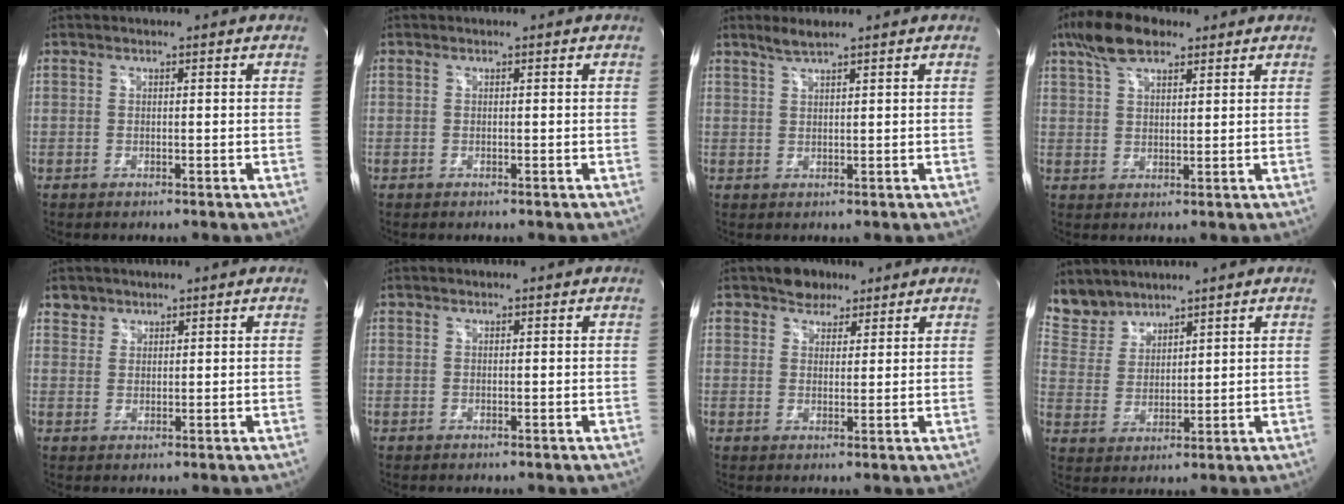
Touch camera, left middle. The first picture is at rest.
{"total": 0.0}
{"total": 2.4, "force": [2.1, -0.1, 1.3], "torque": [-0.033, 0.003, 0.043]}
{"total": 7.9, "force": [5.4, 3.2, 4.8], "torque": [-0.099, 0.020, 0.100]}
{"total": 2.2, "force": [1.6, 1.4, -0.3], "torque": [0.012, 0.008, 0.025]}
{"total": 0.0}
{"total": 4.3, "force": [3.1, 2.7, 1.1], "torque": [-0.017, 0.006, 0.050]}
{"total": 6.2, "force": [5.8, 2.3, 0.1], "torque": [-0.010, 0.010, 0.132]}